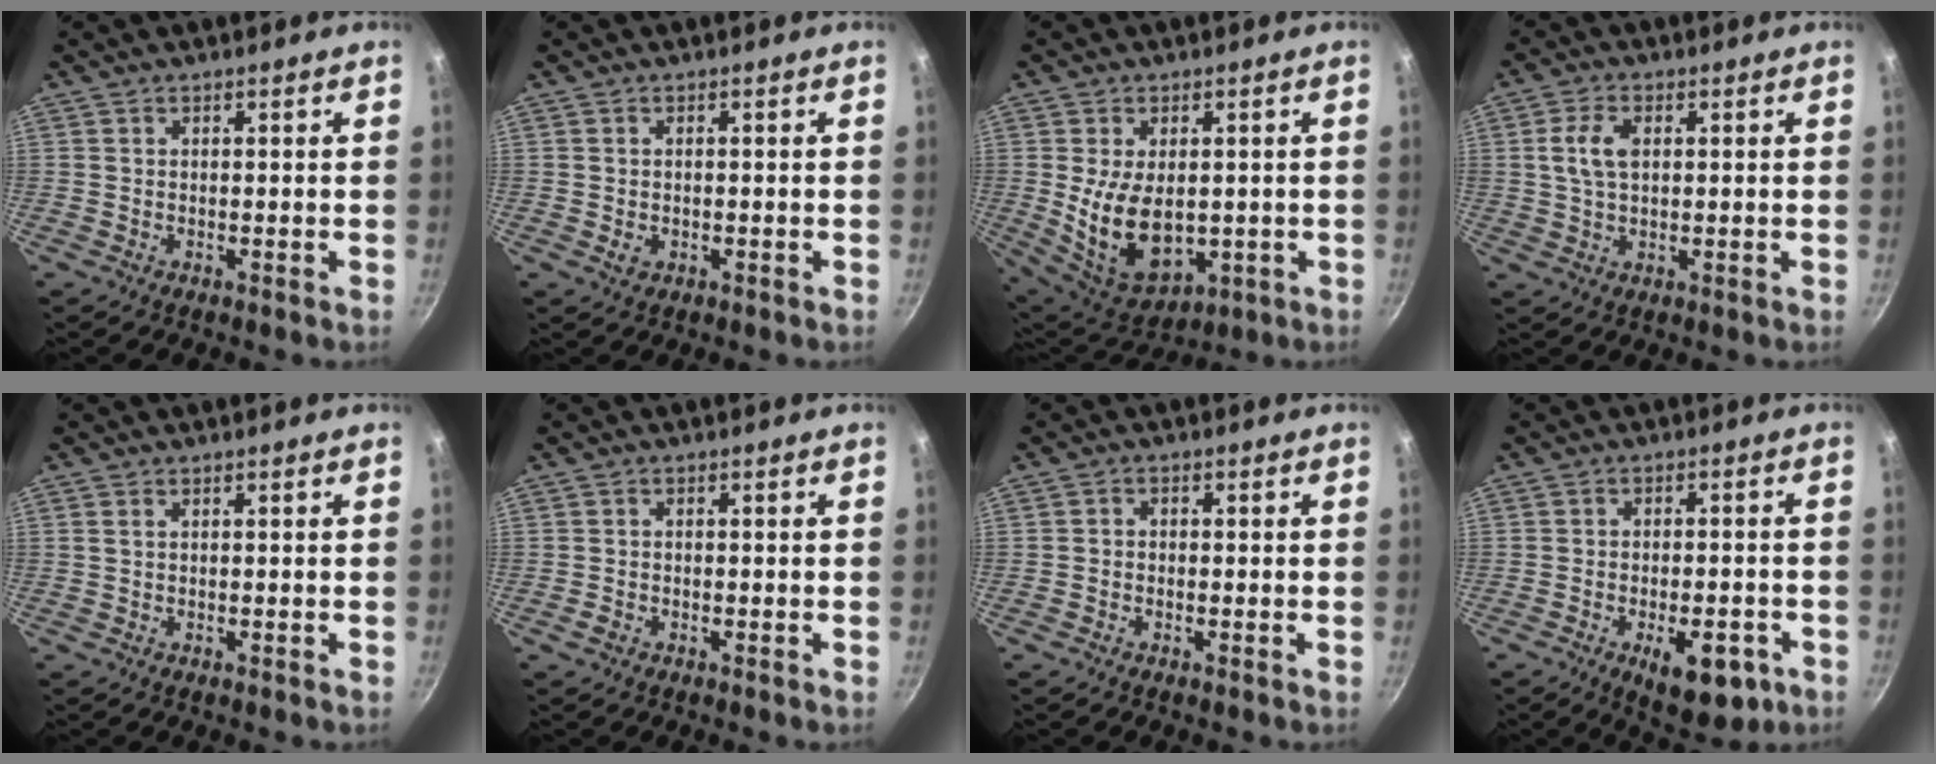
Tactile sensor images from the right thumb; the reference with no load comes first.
{"total": 1.5, "force": [-0.3, 1.2, 0.7], "torque": [-0.012, -0.001, -0.002]}
{"total": 13.4, "force": [-0.3, 8.4, 10.4], "torque": [-0.163, -0.022, 0.021]}
{"total": 5.9, "force": [1.2, 3.4, 4.7], "torque": [-0.088, 0.005, 0.021]}
{"total": 0.5, "force": [0.2, 0.2, 0.4], "torque": [-0.009, 0.001, 0.005]}
{"total": 1.4, "force": [-0.8, 0.9, 0.6], "torque": [-0.013, 0.006, -0.015]}
{"total": 1.2, "force": [-0.6, 0.9, 0.6], "torque": [-0.012, 0.005, -0.015]}
{"total": 10.9, "force": [-4.6, 5.3, 8.4], "torque": [-0.086, 0.015, -0.052]}